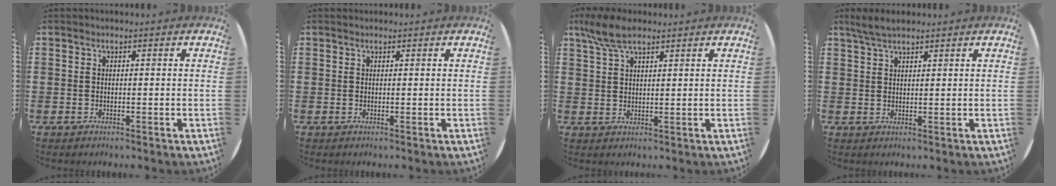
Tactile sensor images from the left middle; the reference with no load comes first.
{"total": 0.0}
{"total": 5.4, "force": [4.1, 1.8, 3.1], "torque": [-0.069, 0.000, 0.075]}
{"total": 3.1, "force": [2.5, 0.8, 1.7], "torque": [-0.038, 0.006, 0.046]}